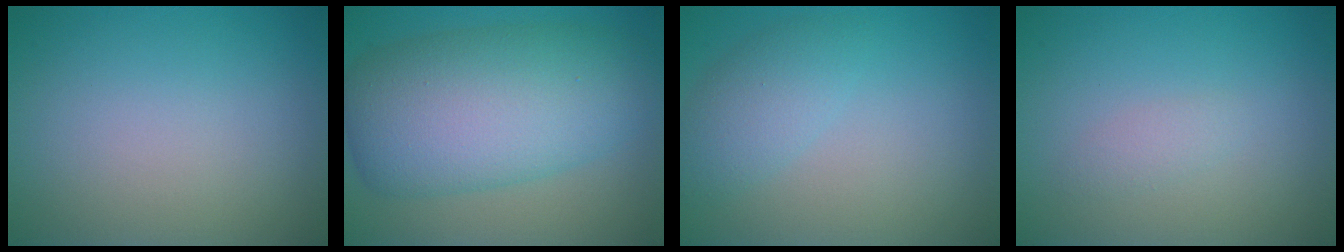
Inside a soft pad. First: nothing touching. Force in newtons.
{"total": 11.0, "press": 11.0, "slide": 0.1}
{"total": 2.8, "press": 2.8, "slide": 0.1}
{"total": 1.0, "press": 1.0, "slide": 0.1}